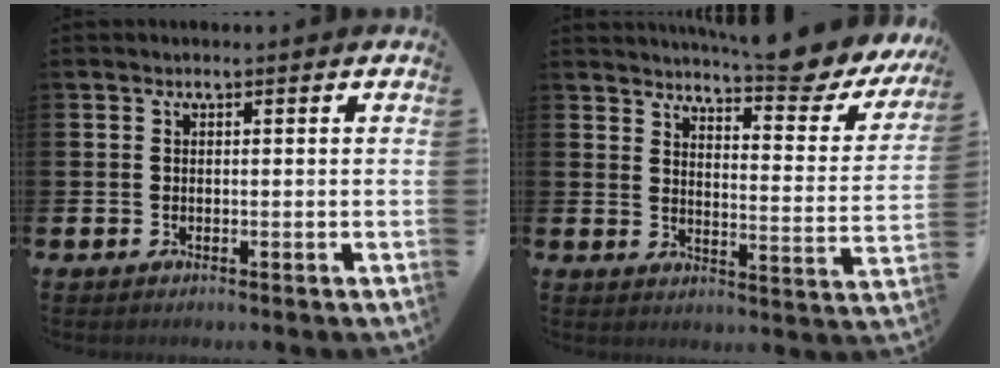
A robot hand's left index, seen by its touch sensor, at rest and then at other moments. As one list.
[{"total": 7.2, "force": [6.7, 0.4, 2.6], "torque": [-0.046, -0.054, 0.109]}]